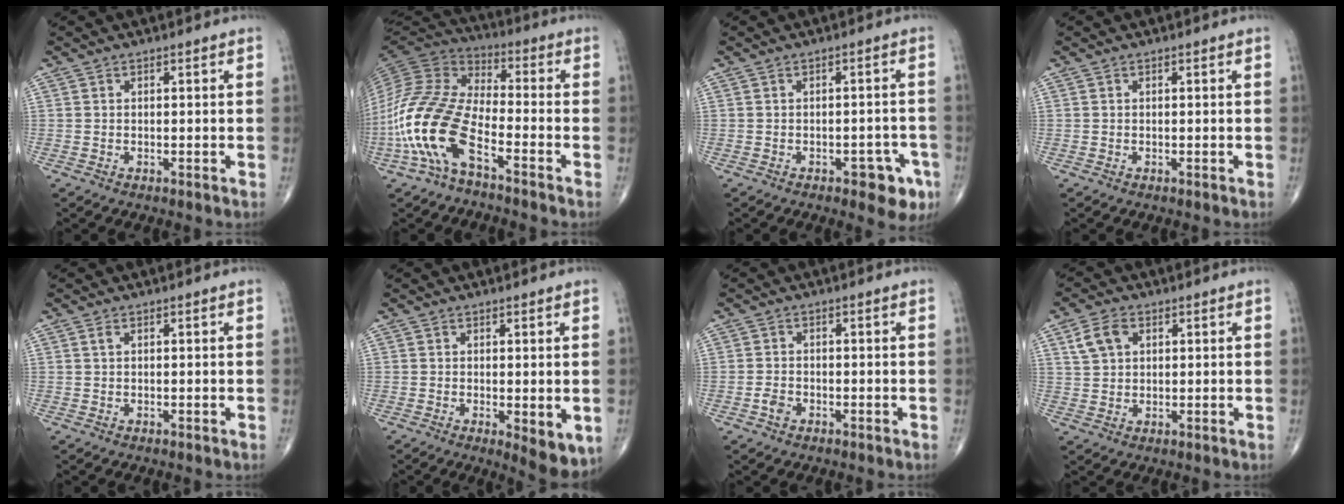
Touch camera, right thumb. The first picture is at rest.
{"total": 17.1, "force": [-7.4, 7.1, 13.7], "torque": [-0.299, 0.048, -0.153]}
{"total": 6.1, "force": [-3.1, 2.9, 4.4], "torque": [-0.027, 0.016, -0.034]}
{"total": 0.0}
{"total": 0.6, "force": [0.3, 0.3, 0.5], "torque": [-0.010, 0.006, 0.005]}
{"total": 5.9, "force": [-1.0, 2.0, 5.5], "torque": [-0.068, -0.018, -0.010]}
{"total": 1.9, "force": [-1.0, 1.2, 1.0], "torque": [-0.019, 0.006, -0.021]}
{"total": 5.3, "force": [2.1, 3.7, 3.2], "torque": [-0.051, 0.002, 0.042]}